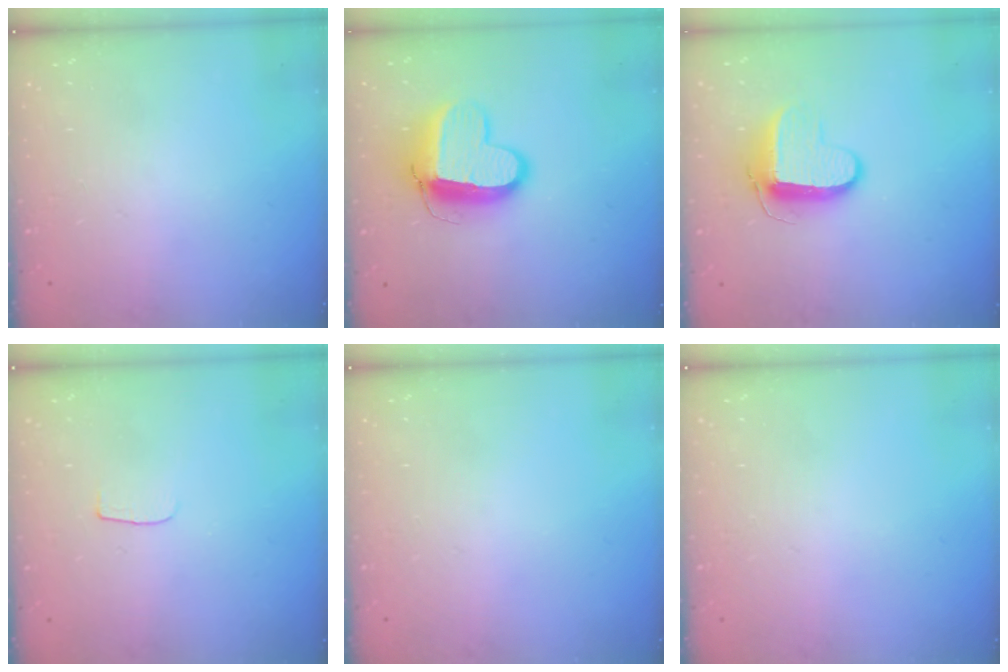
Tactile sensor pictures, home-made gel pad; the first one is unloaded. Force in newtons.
{"total": 12.7, "press": 12.6, "slide": 1.4}
{"total": 9.3, "press": 9.3, "slide": 0.5}
{"total": 3.0, "press": 3.0, "slide": 0.3}
{"total": 0.0}
{"total": 0.0}